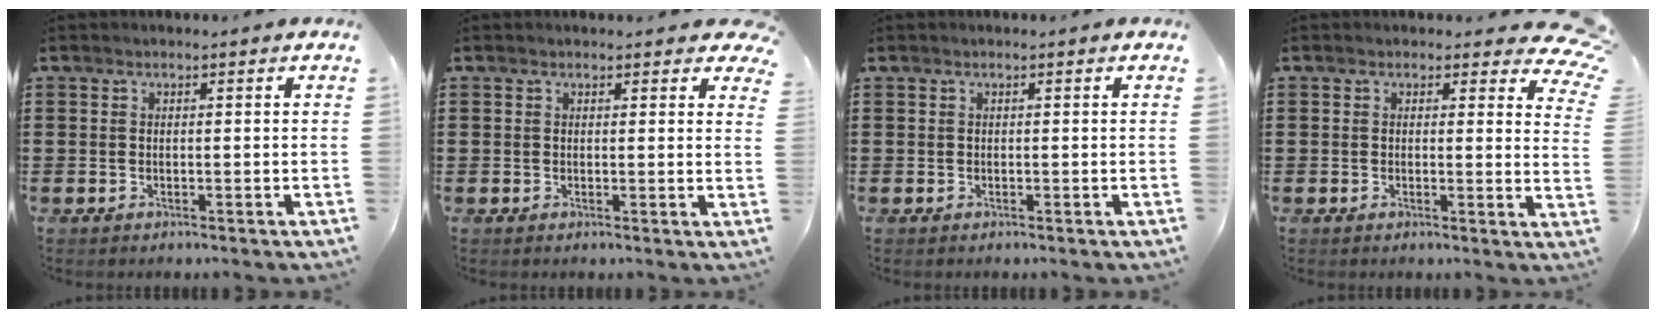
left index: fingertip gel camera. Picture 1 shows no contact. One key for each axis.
{"total": 1.6, "fx": 1.3, "fy": 0.9, "fz": 0.2, "tx": -0.003, "ty": 0.003, "tz": 0.024}
{"total": 0.0}
{"total": 3.2, "fx": 2.5, "fy": 1.5, "fz": 1.5, "tx": -0.017, "ty": -0.010, "tz": 0.040}